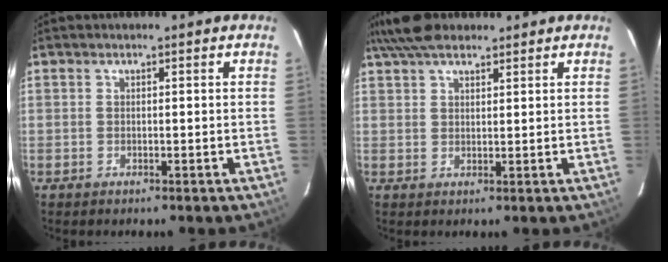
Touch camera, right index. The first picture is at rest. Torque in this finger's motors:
{"motor_torque": [0.06, 0.09, 0.07, 0.05]}